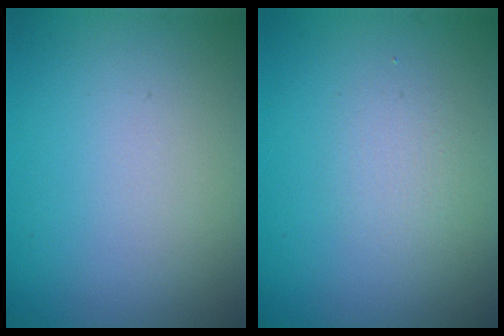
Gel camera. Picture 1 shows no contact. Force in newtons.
{"total": 1.3, "press": 1.3, "slide": 0.1}